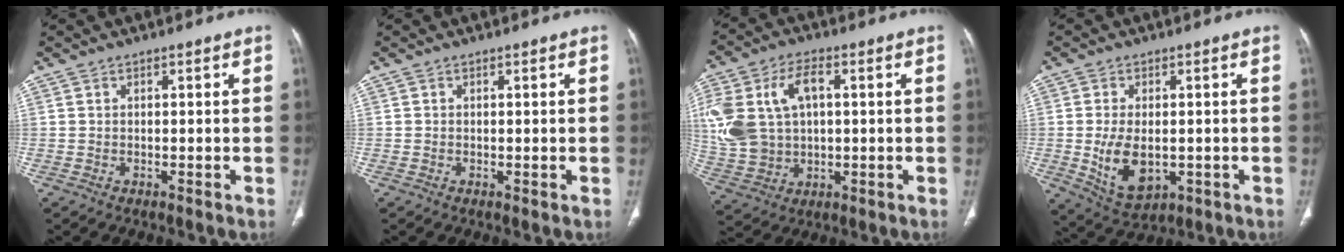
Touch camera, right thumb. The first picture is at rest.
{"total": 0.0}
{"total": 17.5, "force": [2.9, 11.6, 12.7], "torque": [-0.281, 0.016, 0.067]}
{"total": 9.3, "force": [-1.2, 5.6, 7.3], "torque": [-0.126, -0.010, -0.004]}